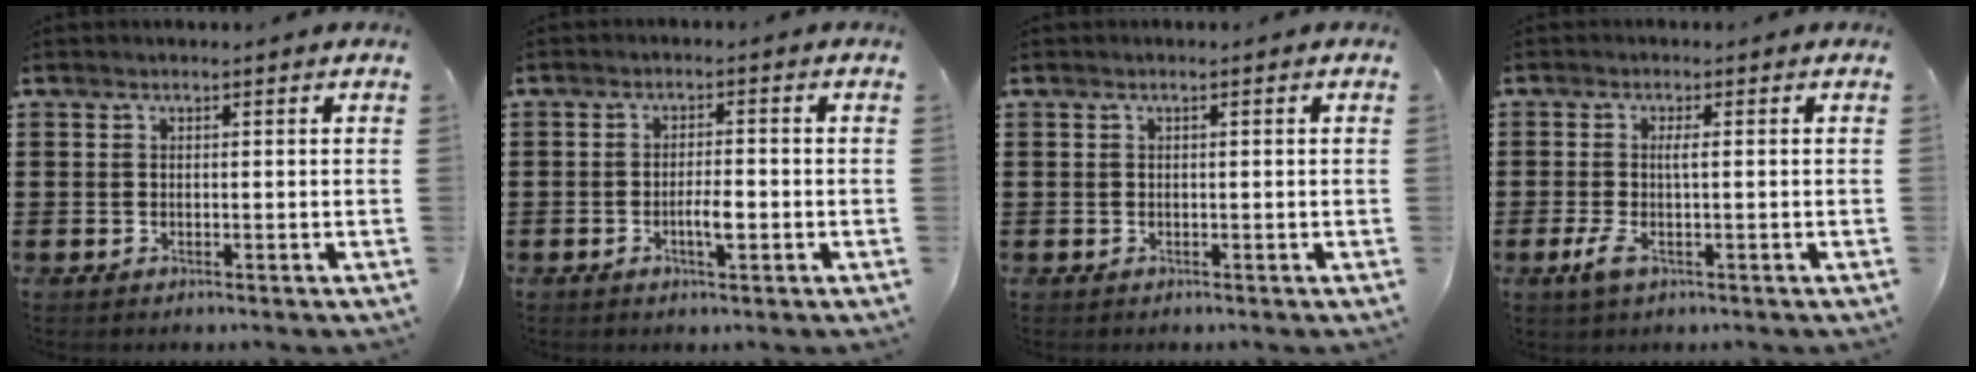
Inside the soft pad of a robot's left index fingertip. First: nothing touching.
{"total": 3.3, "force": [-1.0, 1.0, 2.9], "torque": [-0.053, 0.005, -0.019]}
{"total": 0.7, "force": [0.0, 0.0, 0.7], "torque": [-0.011, -0.003, 0.001]}
{"total": 2.5, "force": [-0.7, 0.6, 2.4], "torque": [-0.062, -0.010, -0.019]}